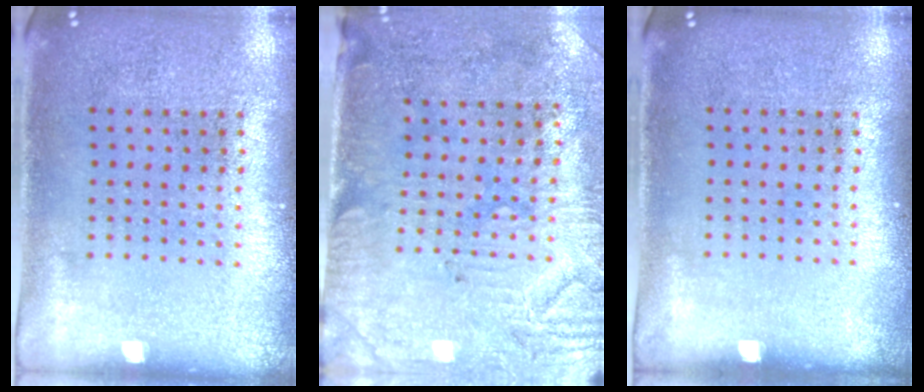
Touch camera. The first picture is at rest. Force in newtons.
{"total": 3.1, "press": 2.6, "slide": 1.6}
{"total": 0.0}